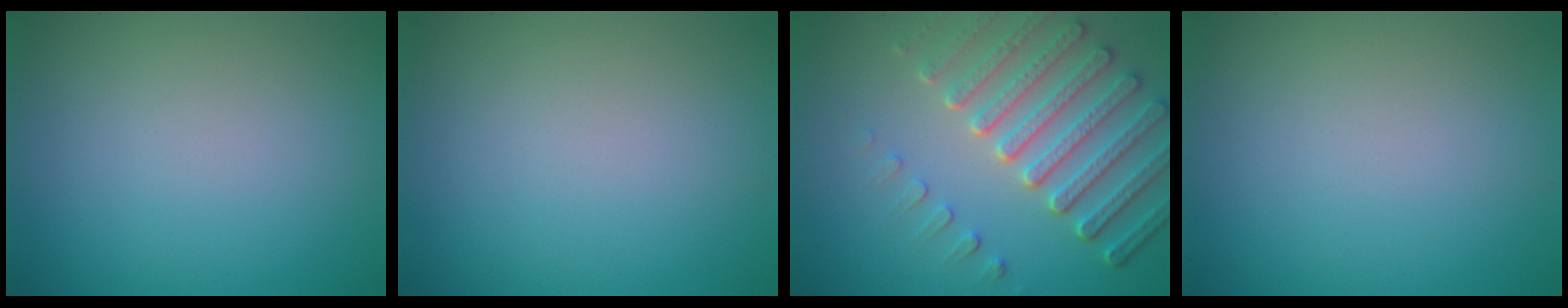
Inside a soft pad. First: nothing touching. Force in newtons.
{"total": 0.0}
{"total": 6.4, "press": 5.2, "slide": 3.8}
{"total": 0.0}